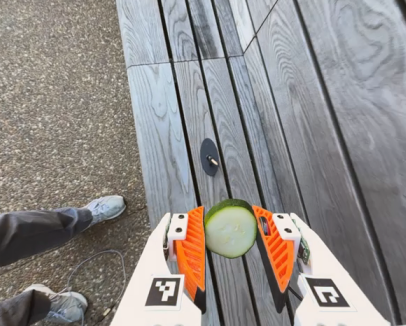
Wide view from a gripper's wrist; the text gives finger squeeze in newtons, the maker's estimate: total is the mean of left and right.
{"total": 12.3, "left": 12.9, "right": 11.7}